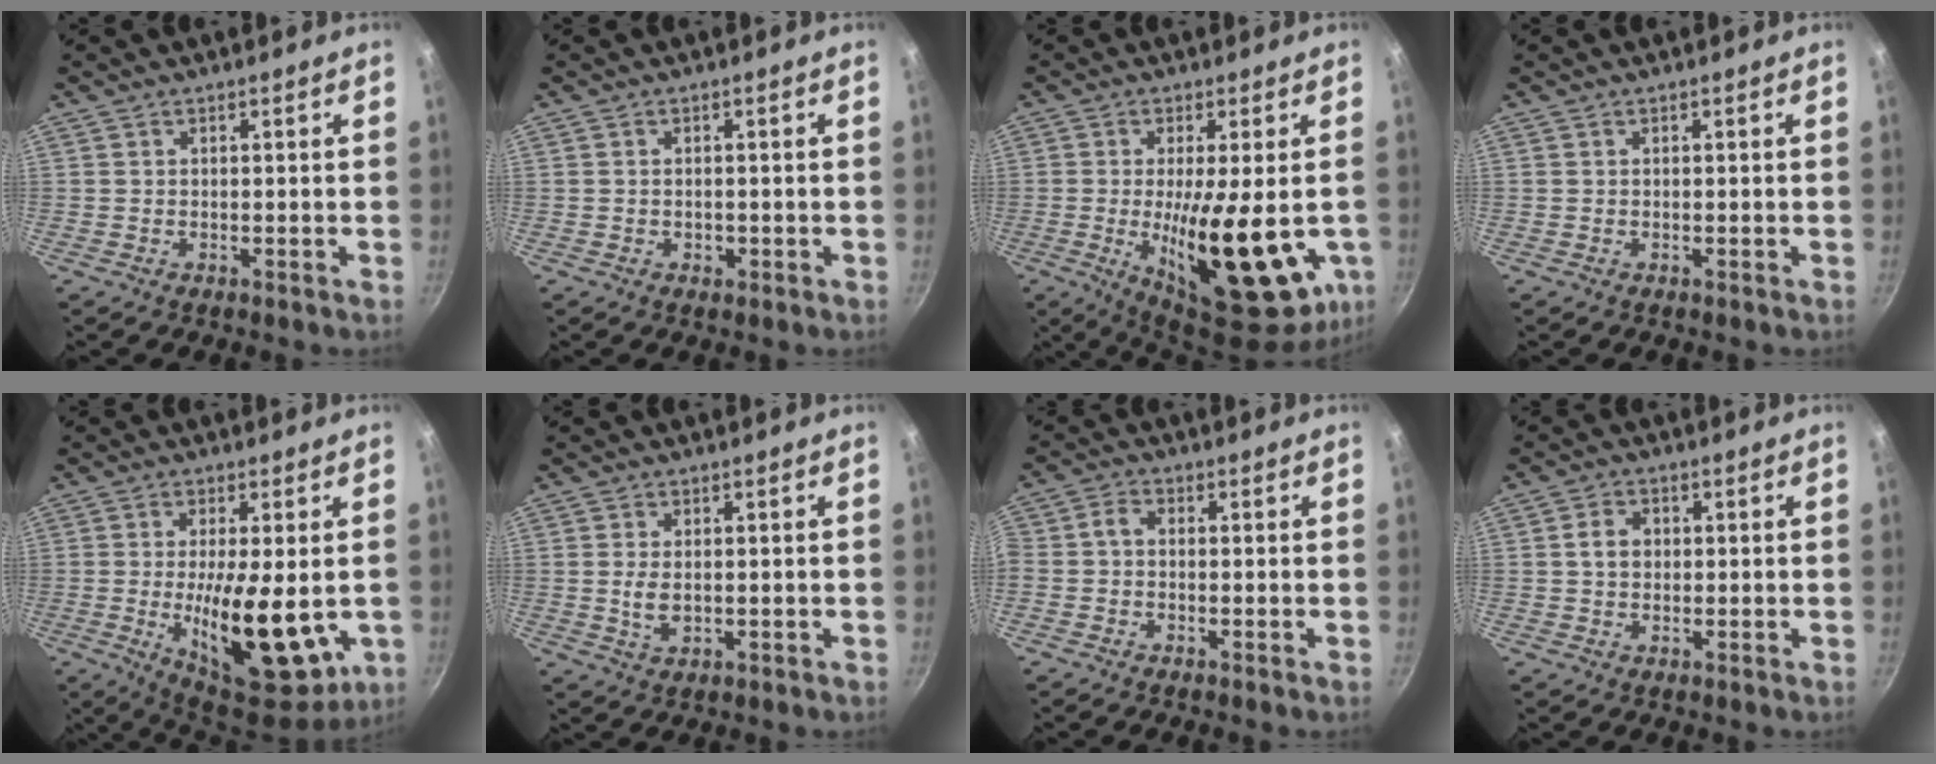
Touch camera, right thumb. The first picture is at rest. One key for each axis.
{"total": 1.3, "fx": -0.4, "fy": 1.0, "fz": 0.8, "tx": -0.009, "ty": 0.001, "tz": -0.006}
{"total": 22.3, "fx": -3.6, "fy": 7.4, "fz": 20.7, "tx": -0.296, "ty": -0.026, "tz": -0.040}
{"total": 0.0}
{"total": 18.5, "fx": -2.5, "fy": 7.3, "fz": 16.8, "tx": -0.245, "ty": -0.010, "tz": -0.025}
{"total": 3.8, "fx": -0.1, "fy": 2.2, "fz": 3.1, "tx": -0.061, "ty": -0.004, "tz": 0.002}
{"total": 2.9, "fx": -1.0, "fy": 1.9, "fz": 2.0, "tx": -0.047, "ty": 0.018, "tz": -0.032}
{"total": 3.7, "fx": 0.2, "fy": 3.0, "fz": 2.1, "tx": -0.021, "ty": 0.008, "tz": 0.000}